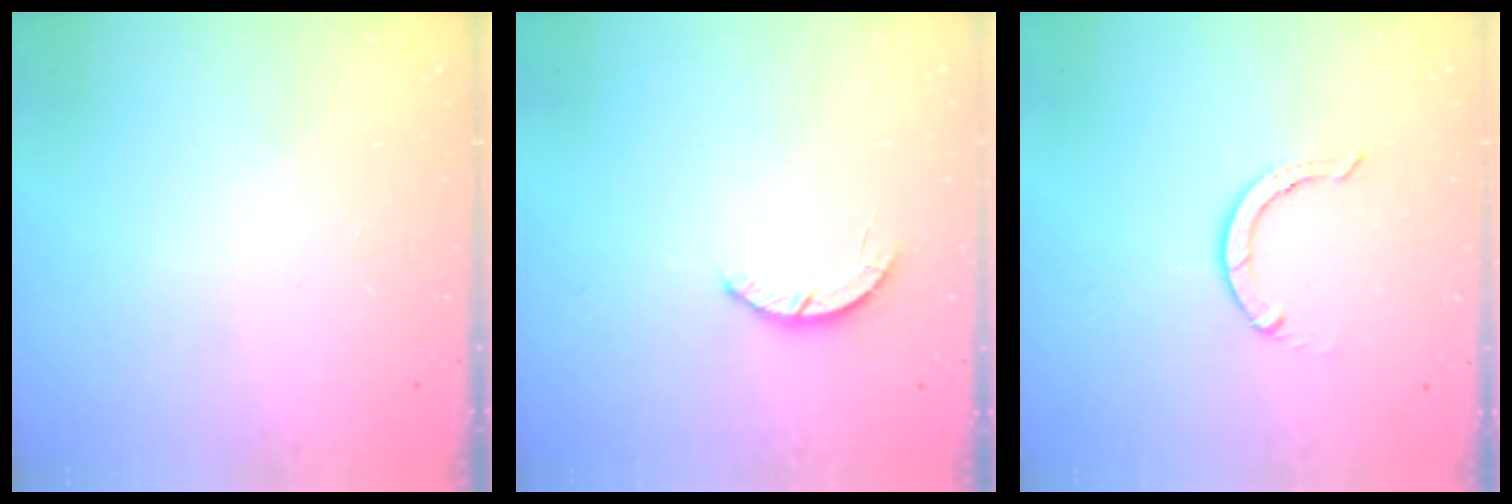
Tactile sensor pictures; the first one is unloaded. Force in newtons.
{"total": 2.2, "press": 2.2, "slide": 0.3}
{"total": 2.9, "press": 2.9, "slide": 0.1}